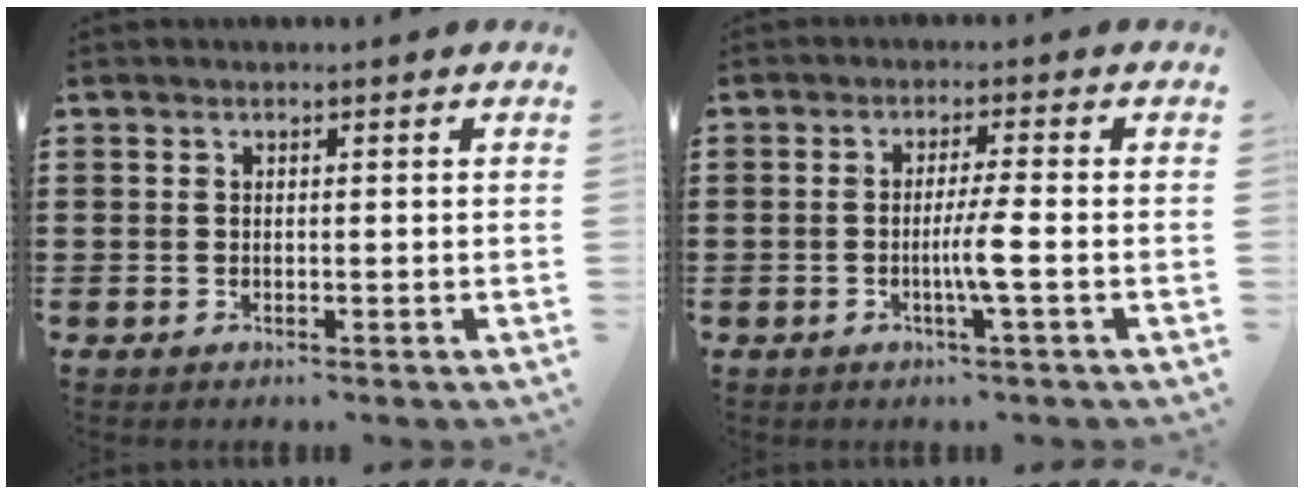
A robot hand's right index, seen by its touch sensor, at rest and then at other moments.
{"total": 4.1, "force": [-1.0, -0.6, 3.9], "torque": [-0.077, -0.013, -0.025]}